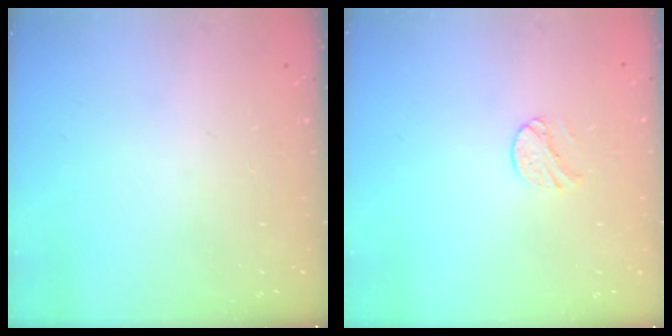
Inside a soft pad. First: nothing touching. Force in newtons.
{"total": 5.8, "press": 5.8, "slide": 0.6}